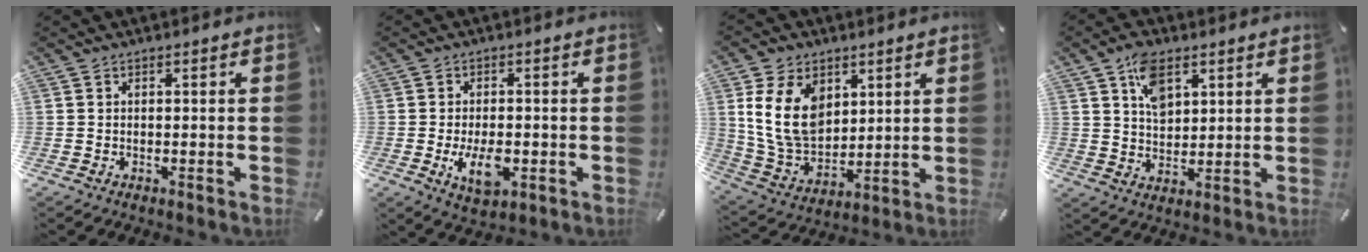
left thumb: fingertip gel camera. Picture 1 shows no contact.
{"total": 7.4, "force": [-2.0, 4.1, 5.9], "torque": [-0.111, -0.005, -0.038]}
{"total": 14.2, "force": [4.5, 10.5, 8.5], "torque": [-0.192, -0.011, 0.083]}
{"total": 8.0, "force": [3.9, 5.1, 4.7], "torque": [-0.075, -0.006, 0.070]}